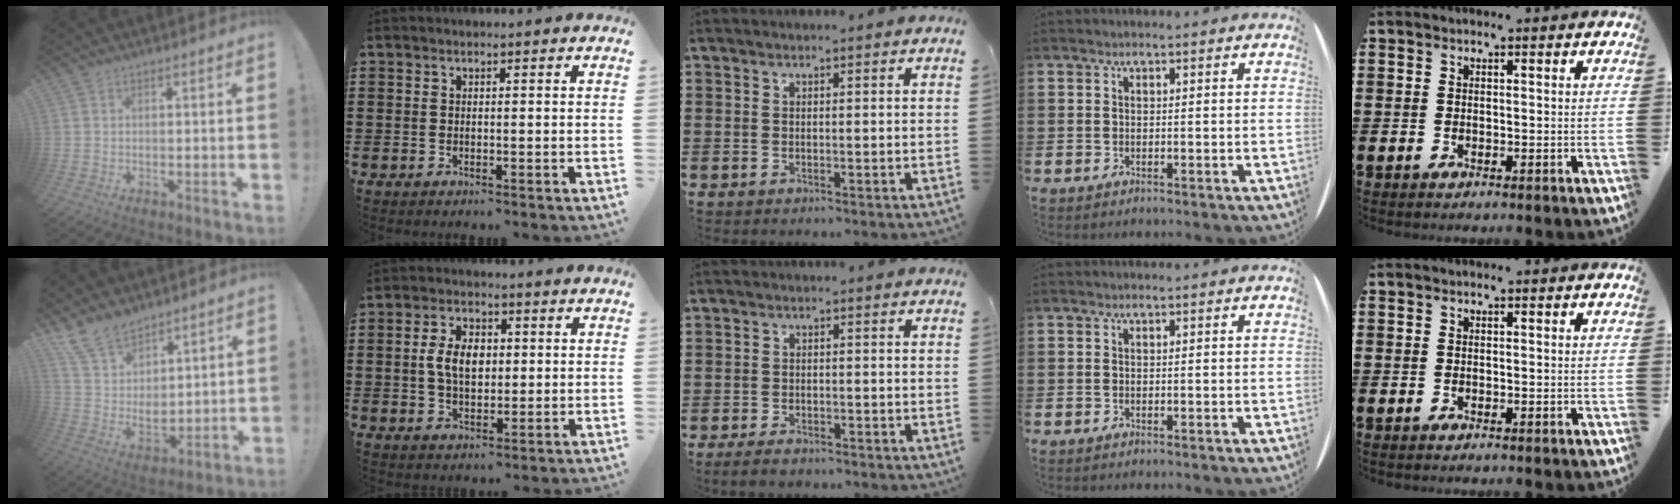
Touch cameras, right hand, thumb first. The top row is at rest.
{"thumb": {"total": 12.3, "force": [9.8, 6.4, 3.9], "torque": [-0.093, -0.068, 0.195]}, "index": {"total": 6.1, "force": [0.4, 3.8, 4.8], "torque": [-0.107, 0.005, -0.002]}, "middle": {"total": 2.1, "force": [-1.6, 0.6, 1.2], "torque": [-0.028, -0.001, -0.033]}}